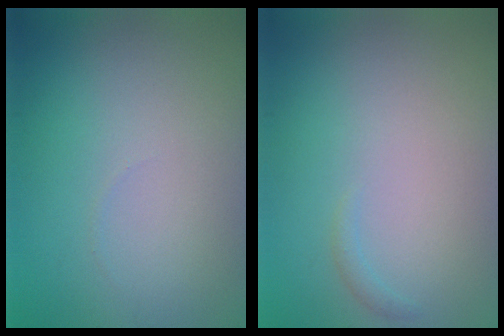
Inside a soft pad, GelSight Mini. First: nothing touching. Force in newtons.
{"total": 0.6, "press": 0.6, "slide": 0.1}